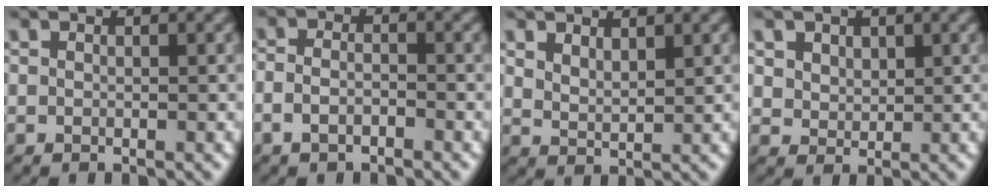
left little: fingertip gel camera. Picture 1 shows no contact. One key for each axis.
{"total": 2.0, "fx": -1.2, "fy": 1.0, "fz": 1.3, "tx": -0.027, "ty": 0.002, "tz": -0.027}
{"total": 2.0, "fx": 1.5, "fy": 0.8, "fz": 1.1, "tx": -0.028, "ty": -0.004, "tz": 0.034}
{"total": 2.7, "fx": 1.5, "fy": 2.0, "fz": 1.1, "tx": -0.044, "ty": -0.004, "tz": 0.038}